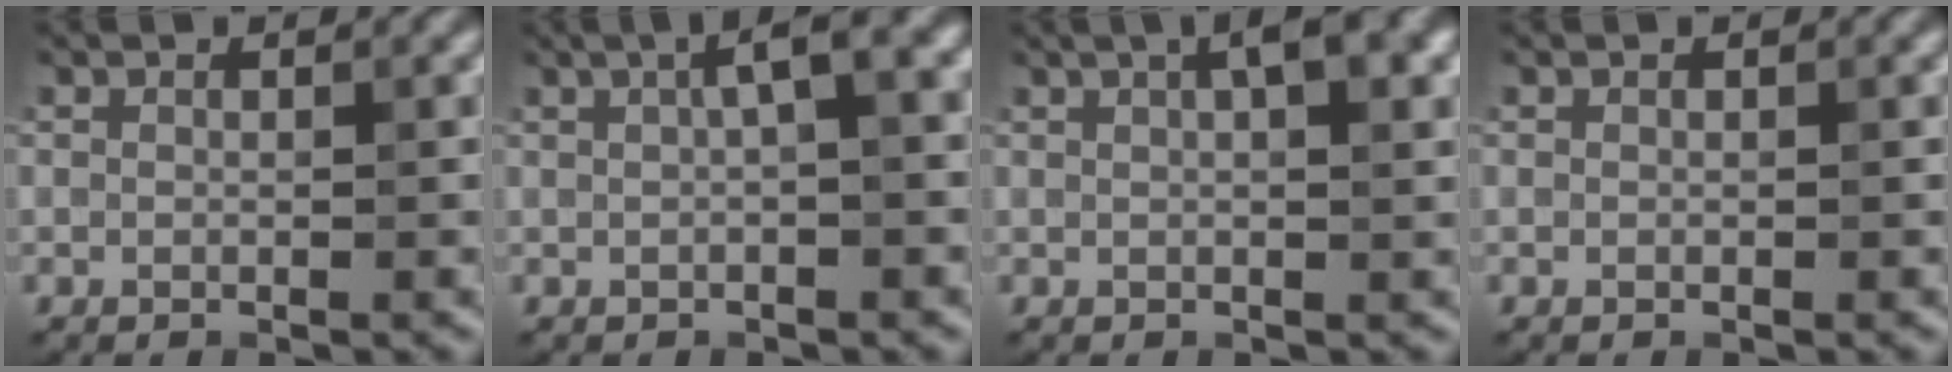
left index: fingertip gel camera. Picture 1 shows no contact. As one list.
[{"total": 3.7, "force": [1.0, 0.7, 3.5], "torque": [-0.054, 0.017, 0.012]}, {"total": 3.7, "force": [1.6, 1.0, 3.2], "torque": [-0.038, 0.009, 0.020]}, {"total": 0.0}]